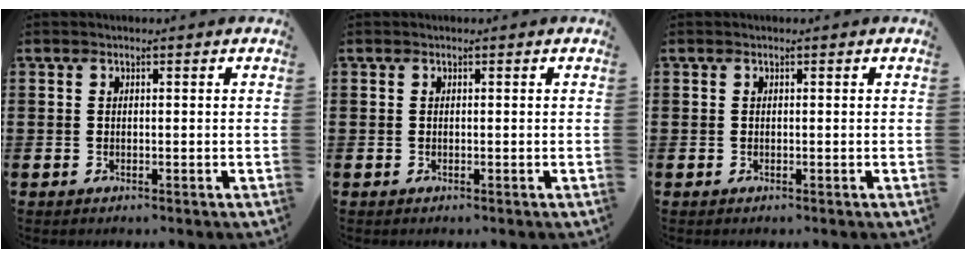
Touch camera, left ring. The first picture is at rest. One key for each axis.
{"total": 0.0}
{"total": 0.0}